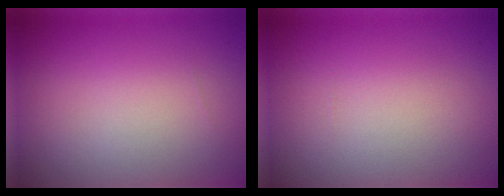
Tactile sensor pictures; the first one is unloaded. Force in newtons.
{"total": 0.0}